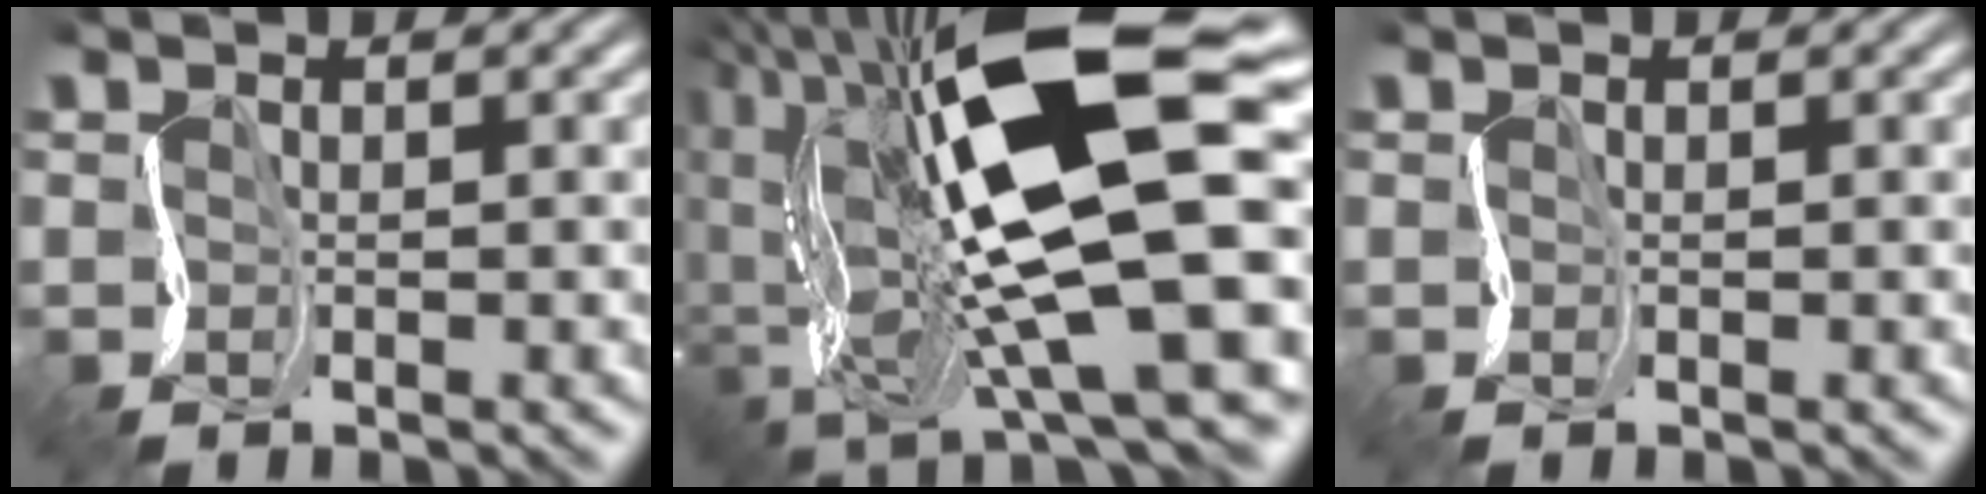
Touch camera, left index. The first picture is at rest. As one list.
[{"total": 19.4, "force": [1.9, 8.1, 17.5], "torque": [-0.316, -0.011, 0.038]}, {"total": 0.0}]